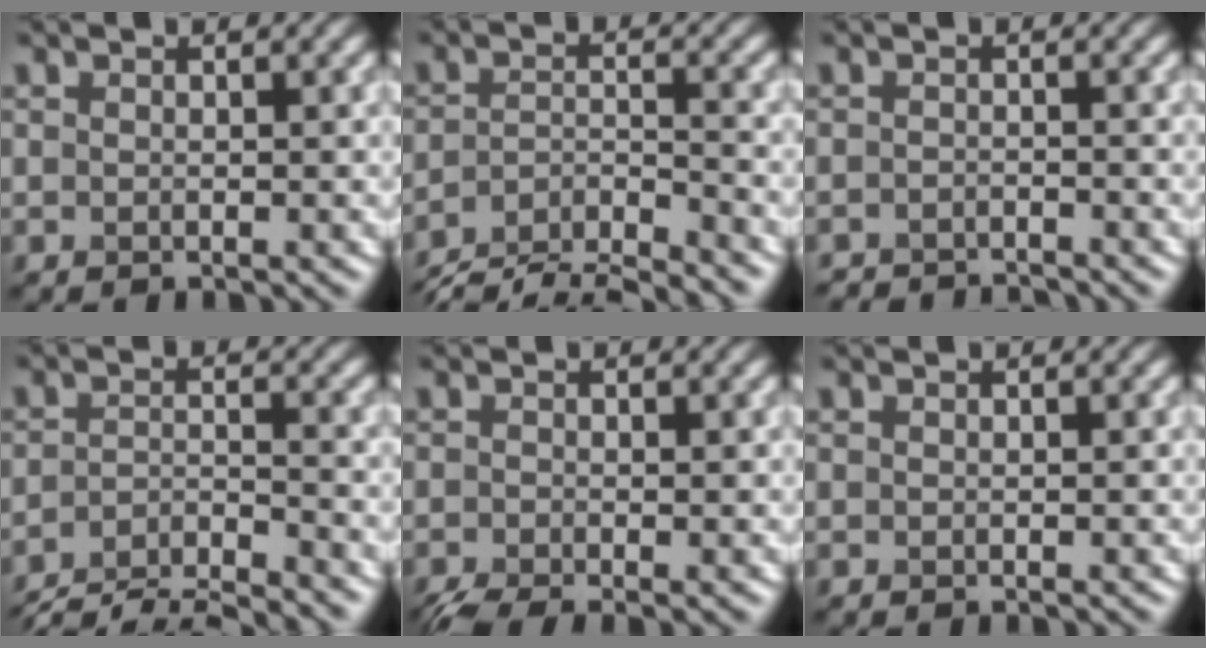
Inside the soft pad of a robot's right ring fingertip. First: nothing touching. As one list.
[{"total": 7.0, "force": [-6.4, 1.4, 2.5], "torque": [-0.041, -0.013, -0.110]}, {"total": 3.4, "force": [-3.3, 0.4, 0.5], "torque": [-0.005, -0.012, -0.053]}, {"total": 6.2, "force": [-5.7, 1.1, 2.3], "torque": [-0.038, -0.011, -0.100]}, {"total": 3.0, "force": [-2.2, 0.6, 1.9], "torque": [-0.036, -0.011, -0.046]}, {"total": 0.0}]